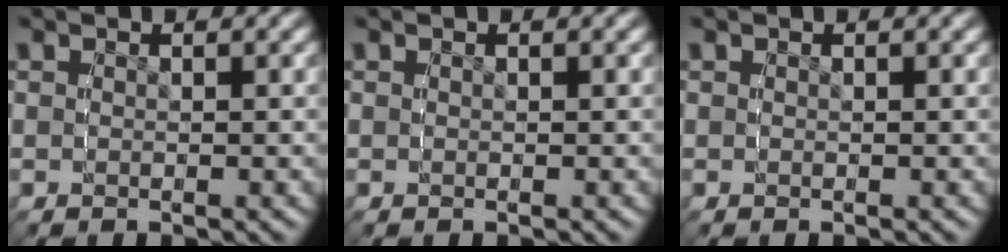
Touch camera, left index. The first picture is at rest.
{"total": 0.0}
{"total": 0.0}